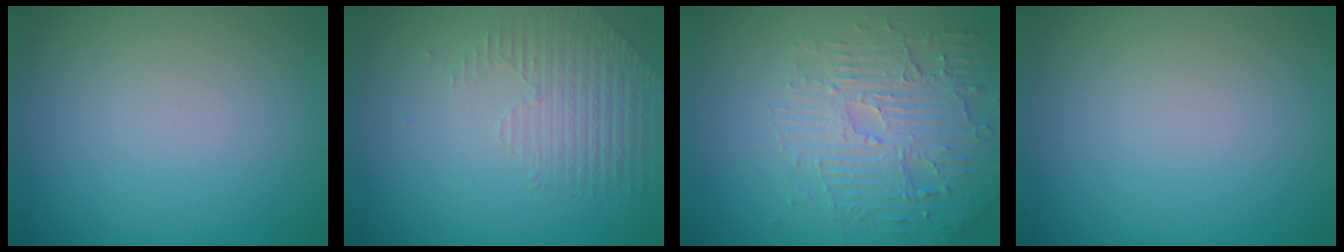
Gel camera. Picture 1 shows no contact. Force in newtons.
{"total": 1.5, "press": 0.9, "slide": 1.2}
{"total": 5.5, "press": 3.8, "slide": 4.0}
{"total": 0.0}